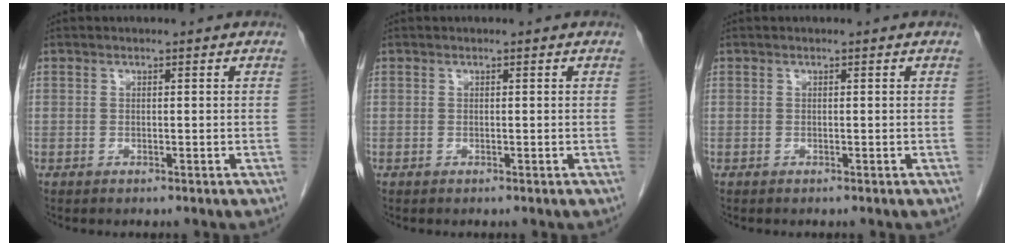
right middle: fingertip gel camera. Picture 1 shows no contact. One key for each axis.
{"total": 0.0}
{"total": 0.0}